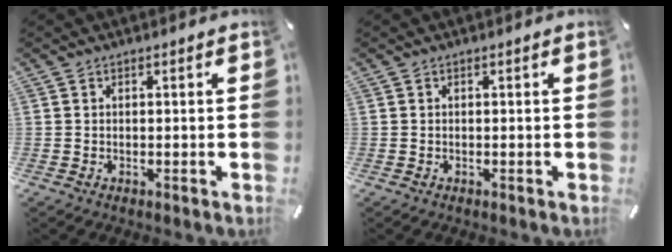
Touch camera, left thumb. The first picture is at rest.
{"total": 0.0}